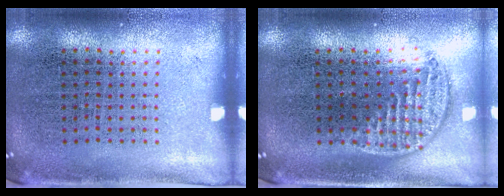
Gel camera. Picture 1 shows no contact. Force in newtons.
{"total": 1.3, "press": 1.1, "slide": 0.7}